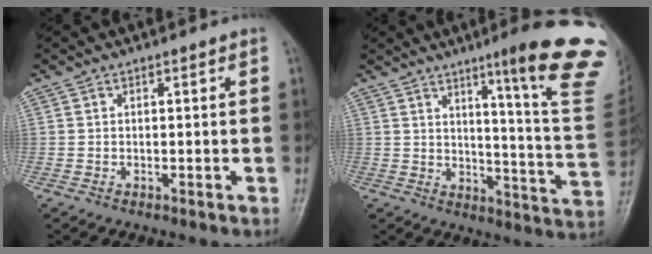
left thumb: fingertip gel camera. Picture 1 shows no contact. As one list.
[{"total": 20.8, "force": [11.9, 1.5, 16.9], "torque": [-0.195, -0.072, 0.156]}]